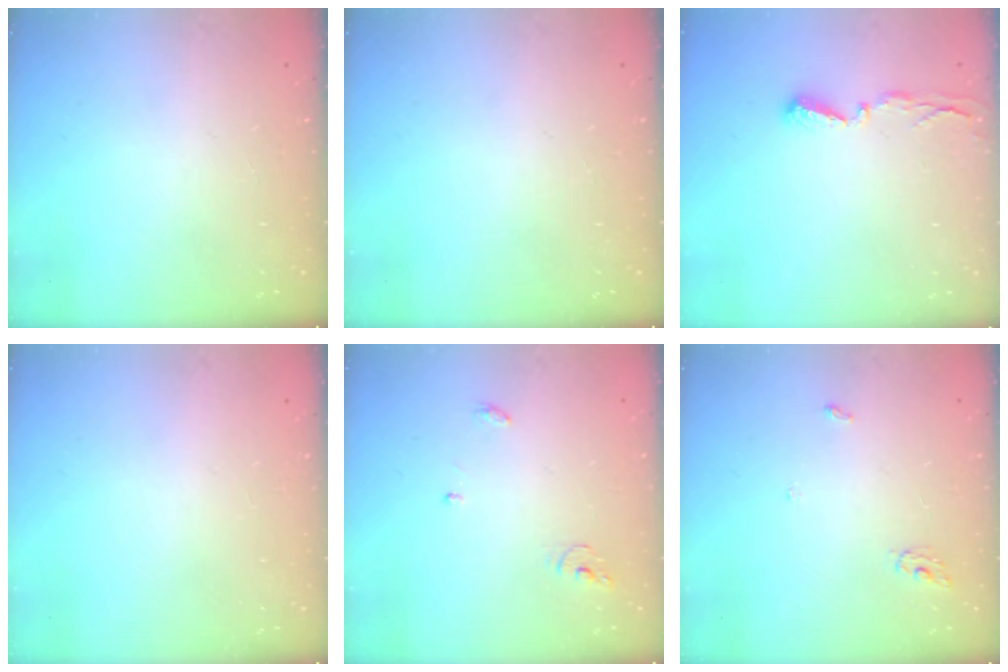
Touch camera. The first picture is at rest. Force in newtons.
{"total": 0.0}
{"total": 4.0, "press": 4.0, "slide": 0.4}
{"total": 1.1, "press": 0.8, "slide": 0.7}
{"total": 4.1, "press": 4.0, "slide": 0.3}
{"total": 3.4, "press": 3.3, "slide": 0.3}